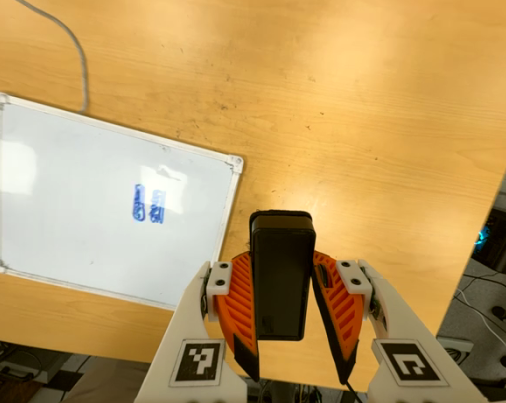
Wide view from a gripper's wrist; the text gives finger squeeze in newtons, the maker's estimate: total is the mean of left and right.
{"total": 5.8, "left": 4.3, "right": 7.3}